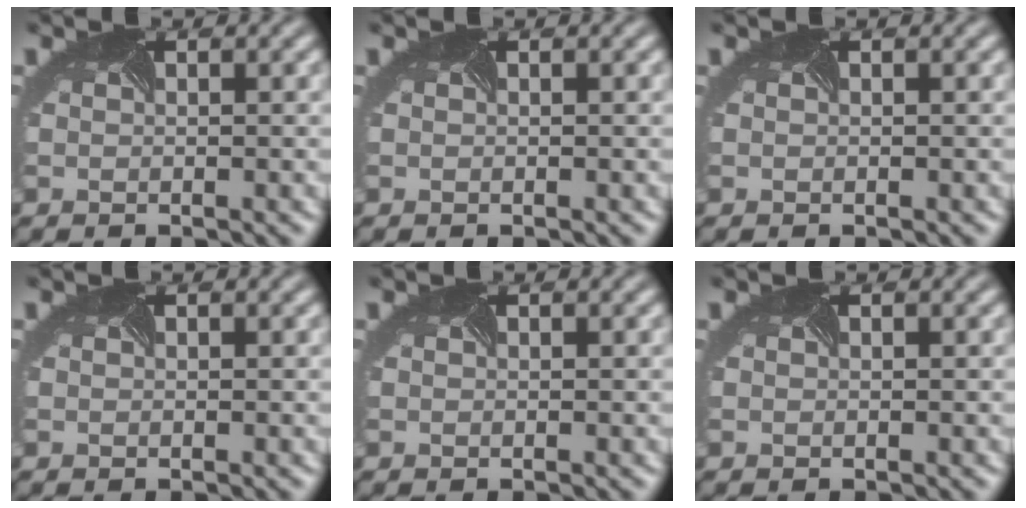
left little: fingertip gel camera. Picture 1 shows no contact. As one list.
[{"total": 0.0}, {"total": 0.0}, {"total": 0.0}, {"total": 0.0}, {"total": 0.0}]